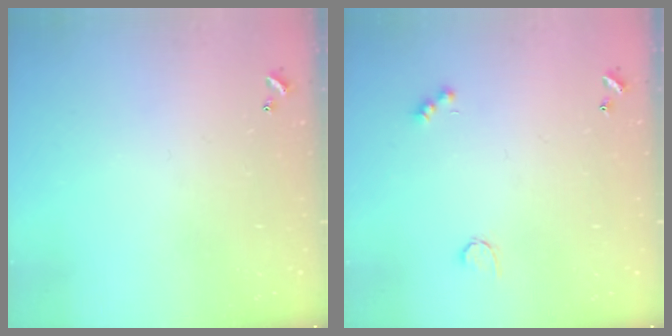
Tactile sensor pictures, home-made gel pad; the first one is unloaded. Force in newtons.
{"total": 4.4, "press": 4.3, "slide": 0.9}